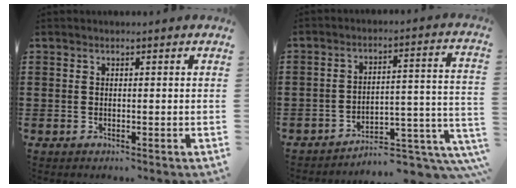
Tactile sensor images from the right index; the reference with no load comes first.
{"total": 5.7, "force": [-5.0, 1.1, 2.4], "torque": [-0.035, 0.000, -0.099]}